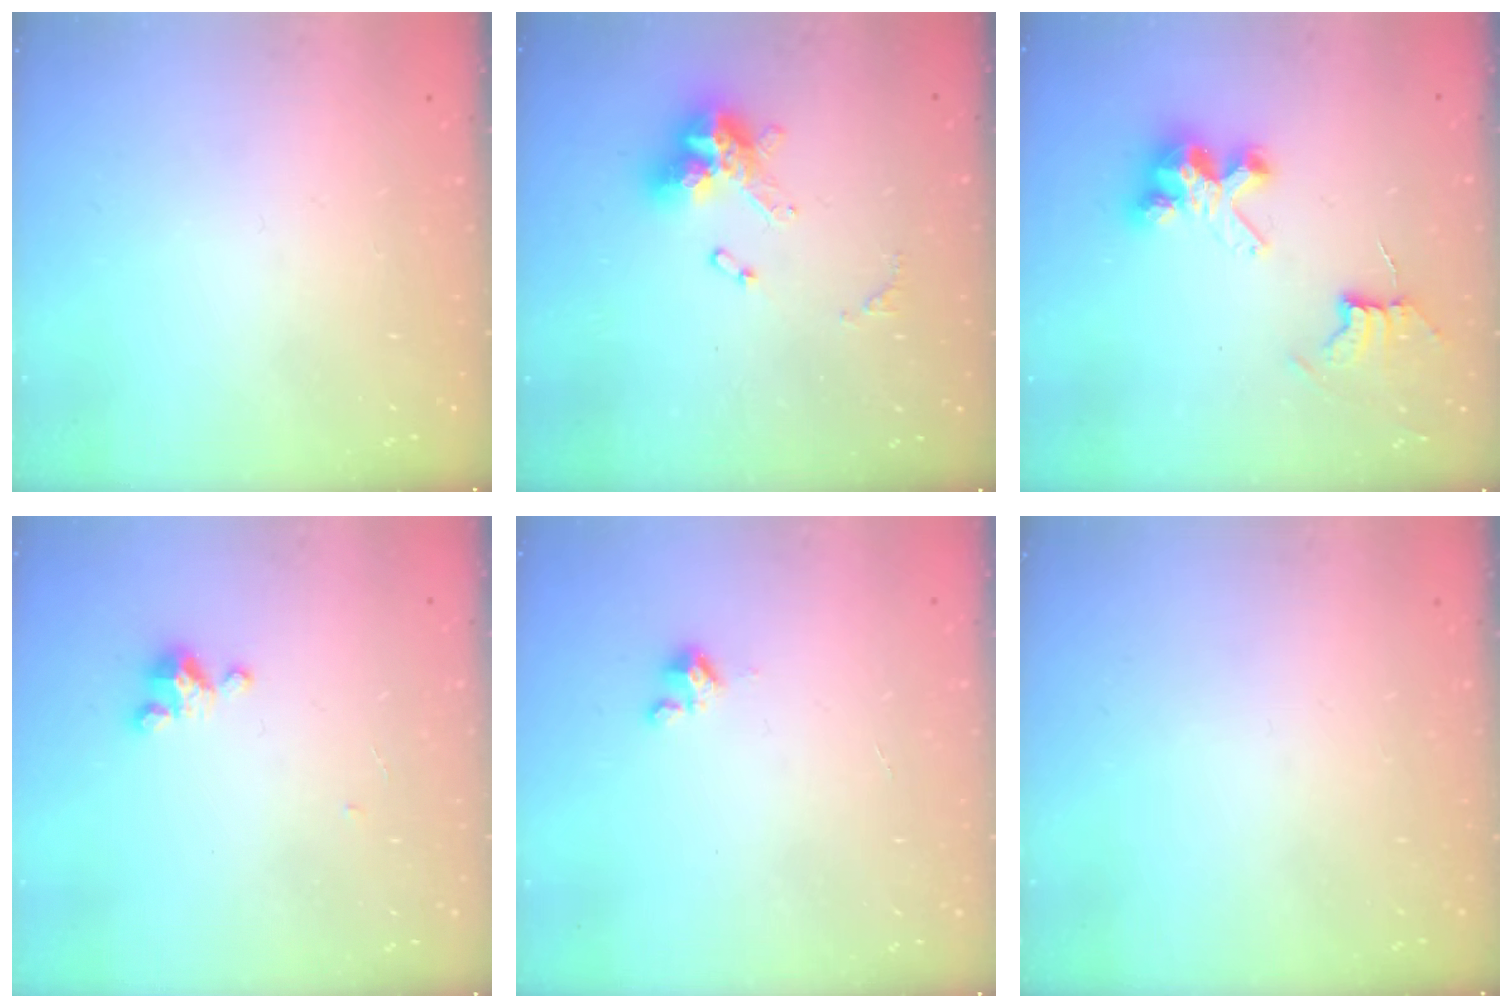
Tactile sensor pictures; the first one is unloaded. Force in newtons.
{"total": 13.4, "press": 13.3, "slide": 1.2}
{"total": 8.2, "press": 8.1, "slide": 0.8}
{"total": 3.3, "press": 3.3, "slide": 0.3}
{"total": 2.4, "press": 2.4, "slide": 0.3}
{"total": 0.0}